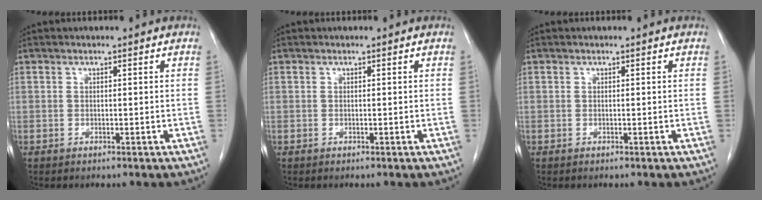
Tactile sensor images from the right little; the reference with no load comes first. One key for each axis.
{"total": 0.0}
{"total": 0.0}